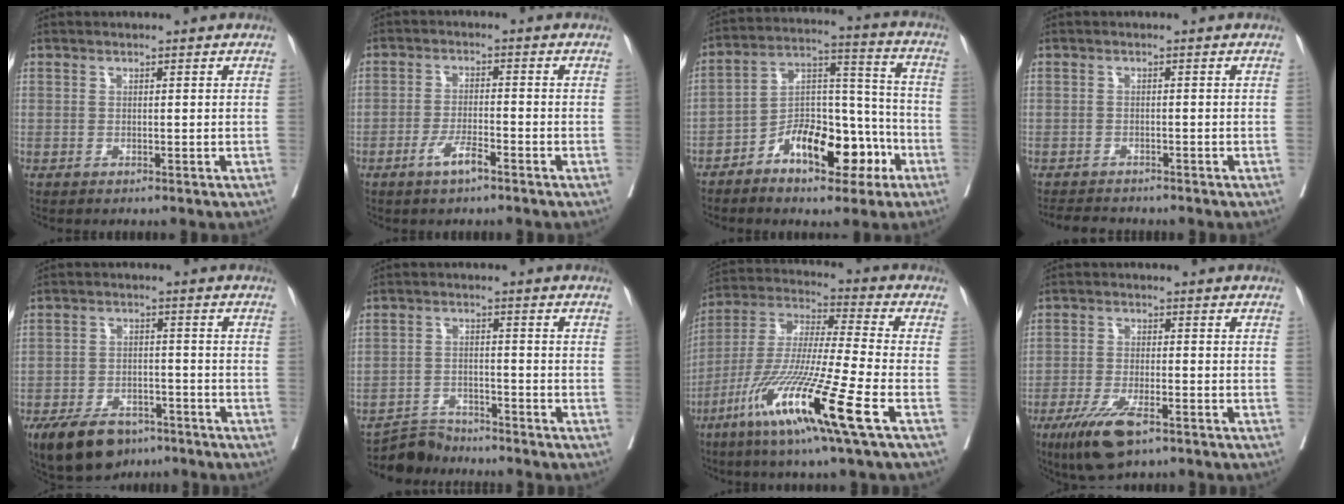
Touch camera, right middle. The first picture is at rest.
{"total": 4.0, "force": [-2.5, 0.6, 3.1], "torque": [-0.061, -0.002, -0.046]}
{"total": 13.0, "force": [-7.0, 5.5, 9.5], "torque": [-0.165, 0.030, -0.110]}
{"total": 4.6, "force": [-4.3, 1.1, 1.2], "torque": [-0.015, -0.010, -0.068]}
{"total": 10.1, "force": [-7.2, 5.1, 4.9], "torque": [-0.081, -0.003, -0.116]}
{"total": 4.6, "force": [-4.4, 0.7, -1.1], "torque": [0.019, 0.001, -0.079]}
{"total": 18.6, "force": [-8.8, -0.7, 16.4], "torque": [-0.352, -0.049, -0.171]}
{"total": 7.9, "force": [-4.9, 2.0, 5.8], "torque": [-0.112, -0.016, -0.084]}